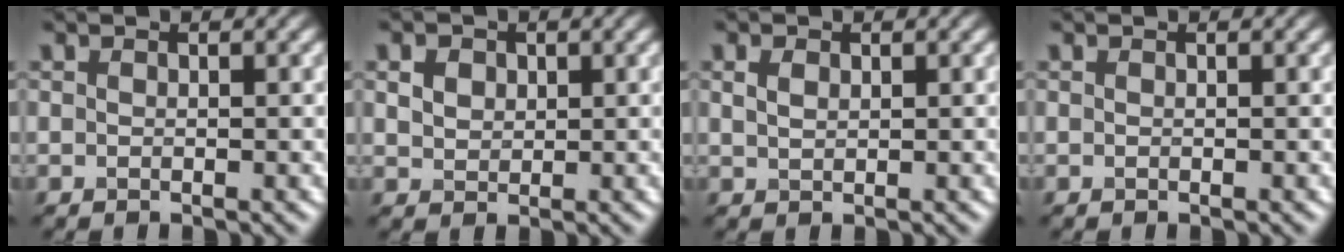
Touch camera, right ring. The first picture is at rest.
{"total": 3.3, "force": [1.6, 2.4, 1.7], "torque": [-0.041, 0.011, 0.024]}
{"total": 1.3, "force": [0.6, 0.8, 0.8], "torque": [-0.018, 0.000, 0.013]}
{"total": 0.0}